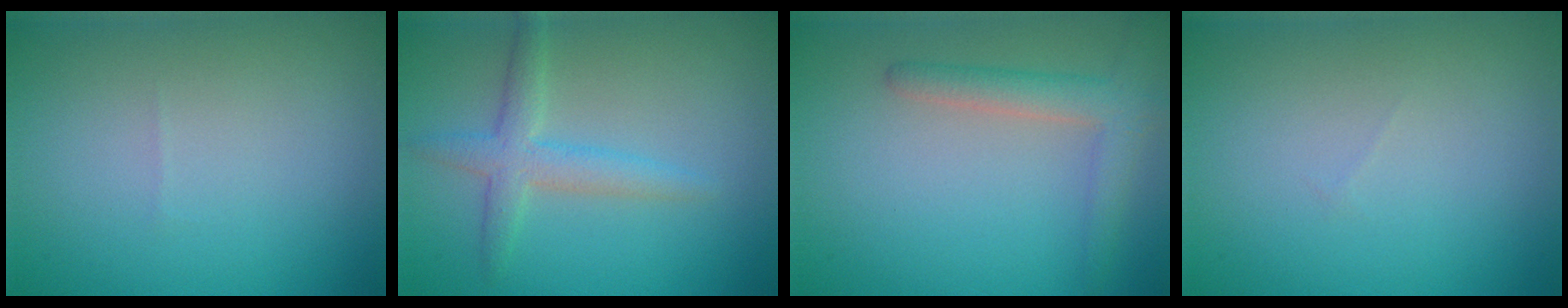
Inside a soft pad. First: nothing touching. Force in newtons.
{"total": 2.9, "press": 2.9, "slide": 0.0}
{"total": 3.0, "press": 3.0, "slide": 0.1}
{"total": 0.0}